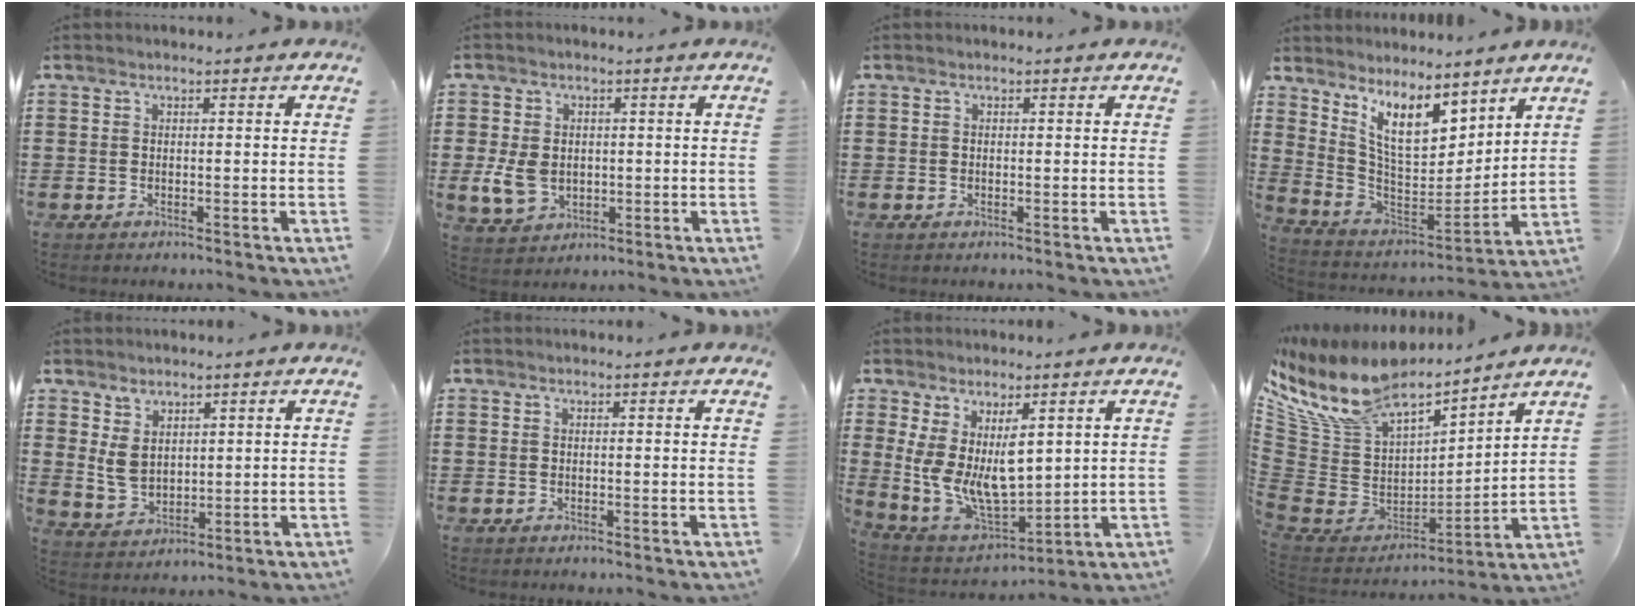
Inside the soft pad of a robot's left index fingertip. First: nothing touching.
{"total": 5.8, "force": [-0.4, 4.6, 3.5], "torque": [-0.091, 0.004, -0.008]}
{"total": 0.0}
{"total": 10.0, "force": [7.0, 3.8, 6.0], "torque": [-0.142, -0.032, 0.131]}
{"total": 4.5, "force": [2.0, 3.4, 2.3], "torque": [-0.056, 0.007, 0.039]}
{"total": 0.0}
{"total": 9.8, "force": [2.7, 5.2, 7.8], "torque": [-0.169, -0.023, 0.053]}
{"total": 11.5, "force": [8.4, 5.2, 5.8], "torque": [-0.165, -0.062, 0.147]}